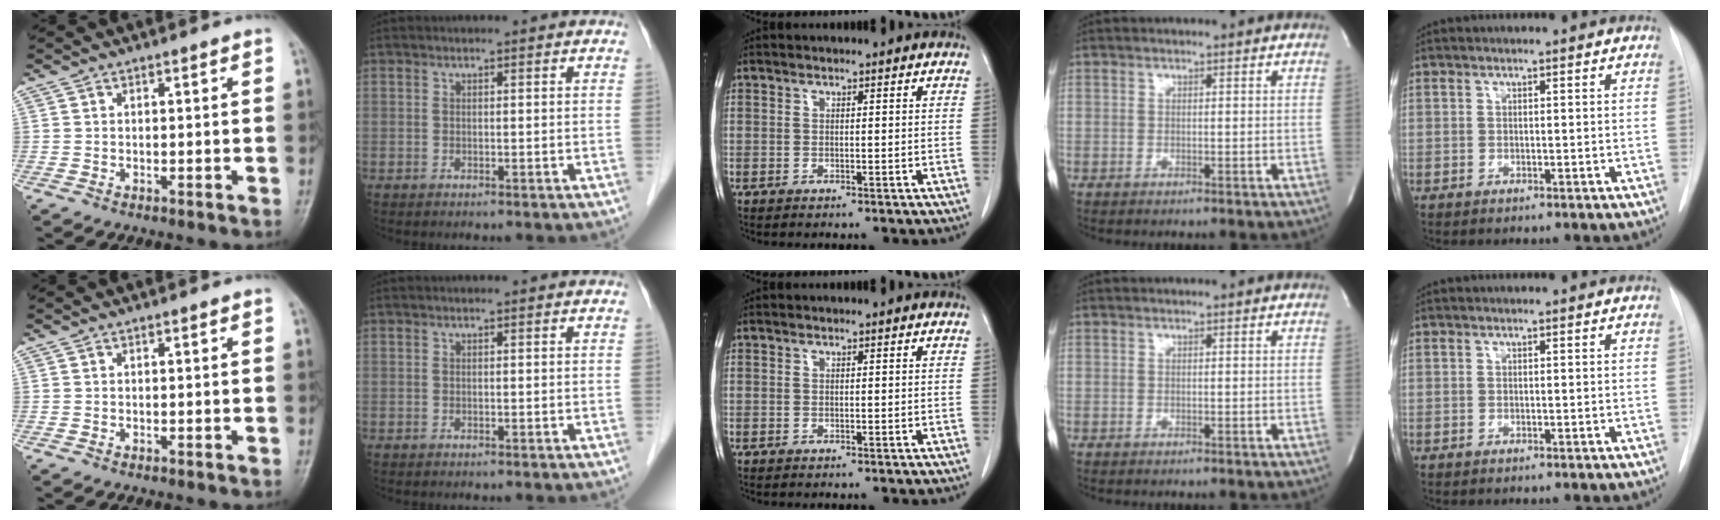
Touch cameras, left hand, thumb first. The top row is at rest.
{}